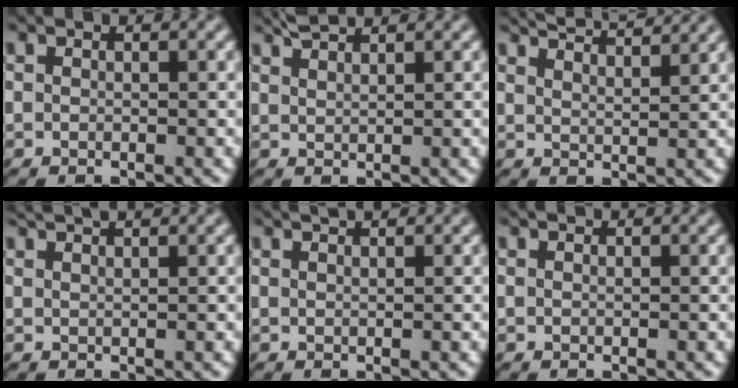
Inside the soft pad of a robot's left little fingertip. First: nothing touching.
{"total": 2.3, "force": [2.2, -0.6, 0.6], "torque": [-0.022, 0.011, 0.044]}
{"total": 6.3, "force": [5.7, 0.6, 2.6], "torque": [-0.052, 0.021, 0.067]}
{"total": 3.0, "force": [2.7, -0.1, 1.2], "torque": [-0.036, 0.019, 0.048]}
{"total": 2.0, "force": [1.9, -0.2, 0.7], "torque": [-0.016, 0.016, 0.030]}
{"total": 0.7, "force": [0.7, -0.2, -0.1], "torque": [0.001, 0.005, 0.016]}